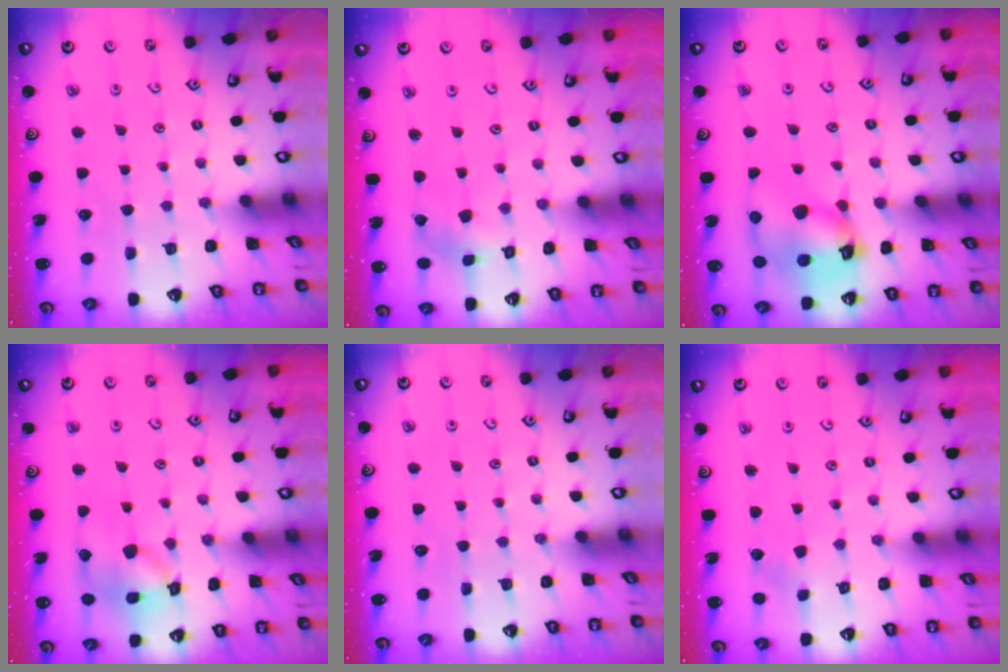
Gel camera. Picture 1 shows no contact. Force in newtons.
{"total": 2.2, "press": 2.2, "slide": 0.4}
{"total": 14.8, "press": 14.7, "slide": 2.0}
{"total": 14.0, "press": 13.9, "slide": 1.9}
{"total": 0.0}
{"total": 1.6, "press": 1.6, "slide": 0.2}